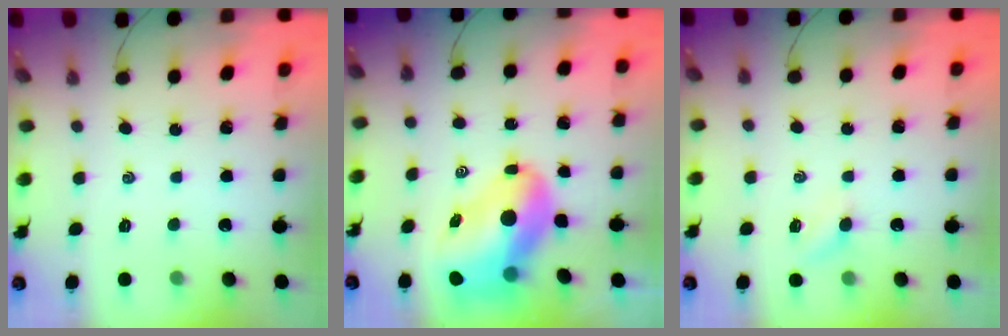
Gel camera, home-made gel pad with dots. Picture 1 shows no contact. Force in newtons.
{"total": 12.5, "press": 11.9, "slide": 3.7}
{"total": 2.3, "press": 2.2, "slide": 0.8}